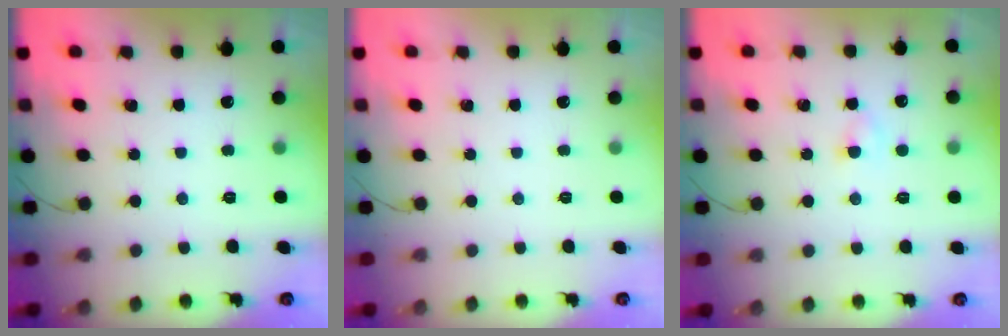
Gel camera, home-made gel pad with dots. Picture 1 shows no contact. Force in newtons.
{"total": 0.0}
{"total": 2.3, "press": 2.1, "slide": 1.0}